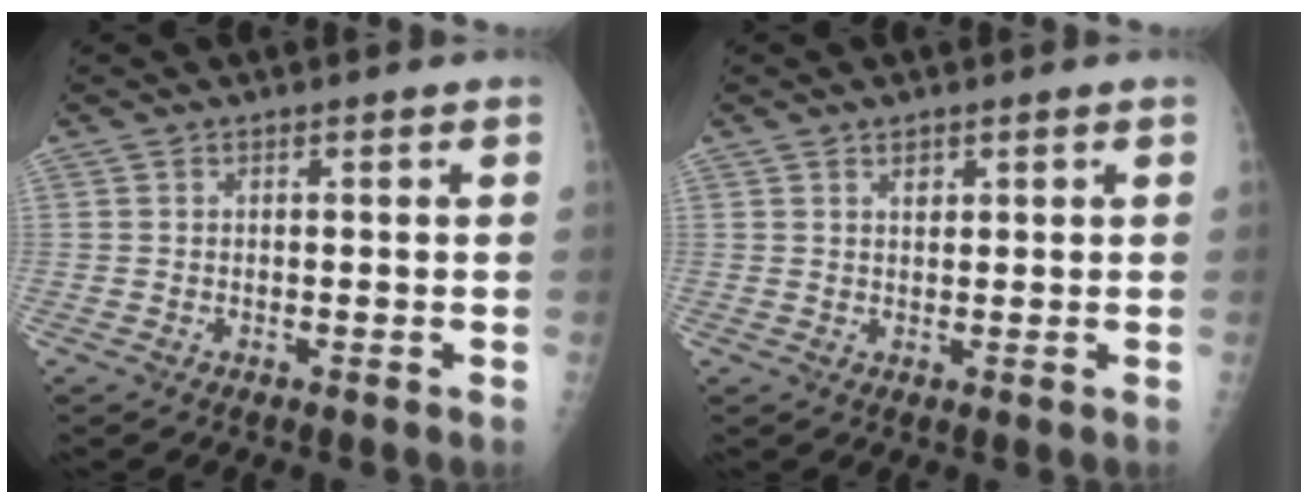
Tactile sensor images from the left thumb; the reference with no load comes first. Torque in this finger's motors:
{"motor_torque": [0.04, 0.19, -0.17, -0.06, -0.02]}